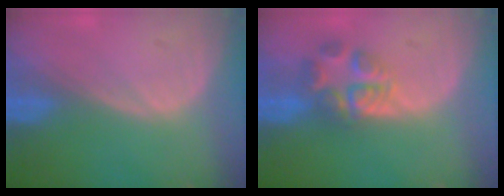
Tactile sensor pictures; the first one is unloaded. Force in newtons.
{"total": 5.6, "press": 5.5, "slide": 1.1}